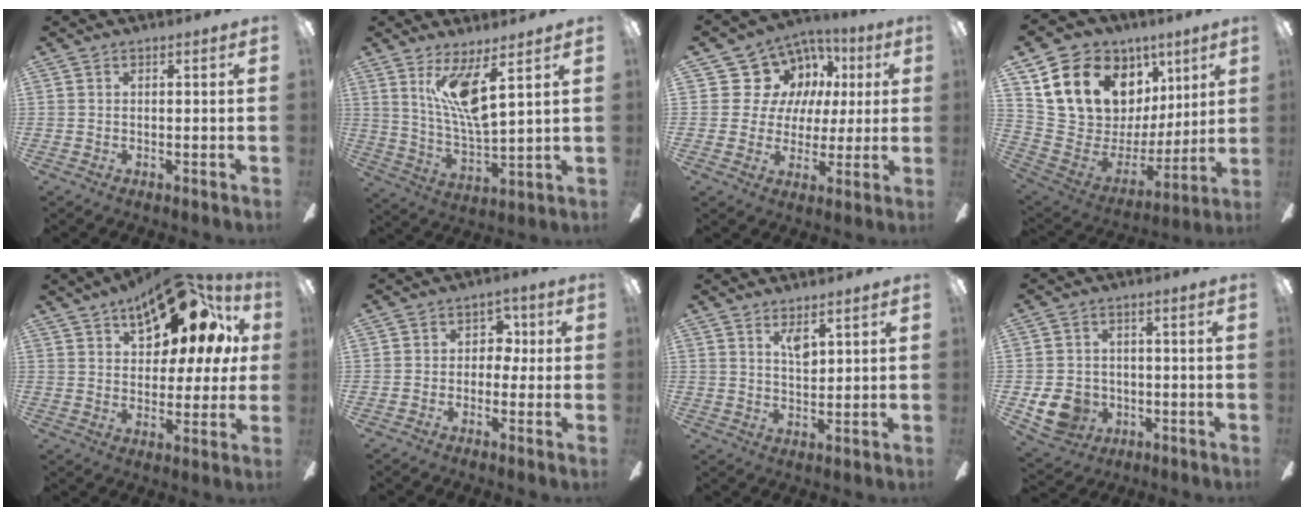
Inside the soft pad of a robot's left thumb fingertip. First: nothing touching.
{"total": 12.0, "force": [6.9, 2.6, 9.5], "torque": [-0.190, -0.023, 0.121]}
{"total": 11.7, "force": [3.3, 11.0, 2.7], "torque": [-0.061, -0.007, 0.071]}
{"total": 20.3, "force": [10.6, 14.1, 10.1], "torque": [-0.177, -0.042, 0.210]}
{"total": 19.8, "force": [10.7, 9.2, 13.9], "torque": [-0.189, -0.051, 0.172]}
{"total": 4.7, "force": [-0.8, 4.0, 2.4], "torque": [-0.035, 0.018, -0.019]}
{"total": 4.3, "force": [2.7, 1.5, 3.1], "torque": [-0.051, -0.007, 0.042]}
{"total": 9.1, "force": [-3.0, 7.6, 4.0], "torque": [-0.105, 0.015, -0.055]}